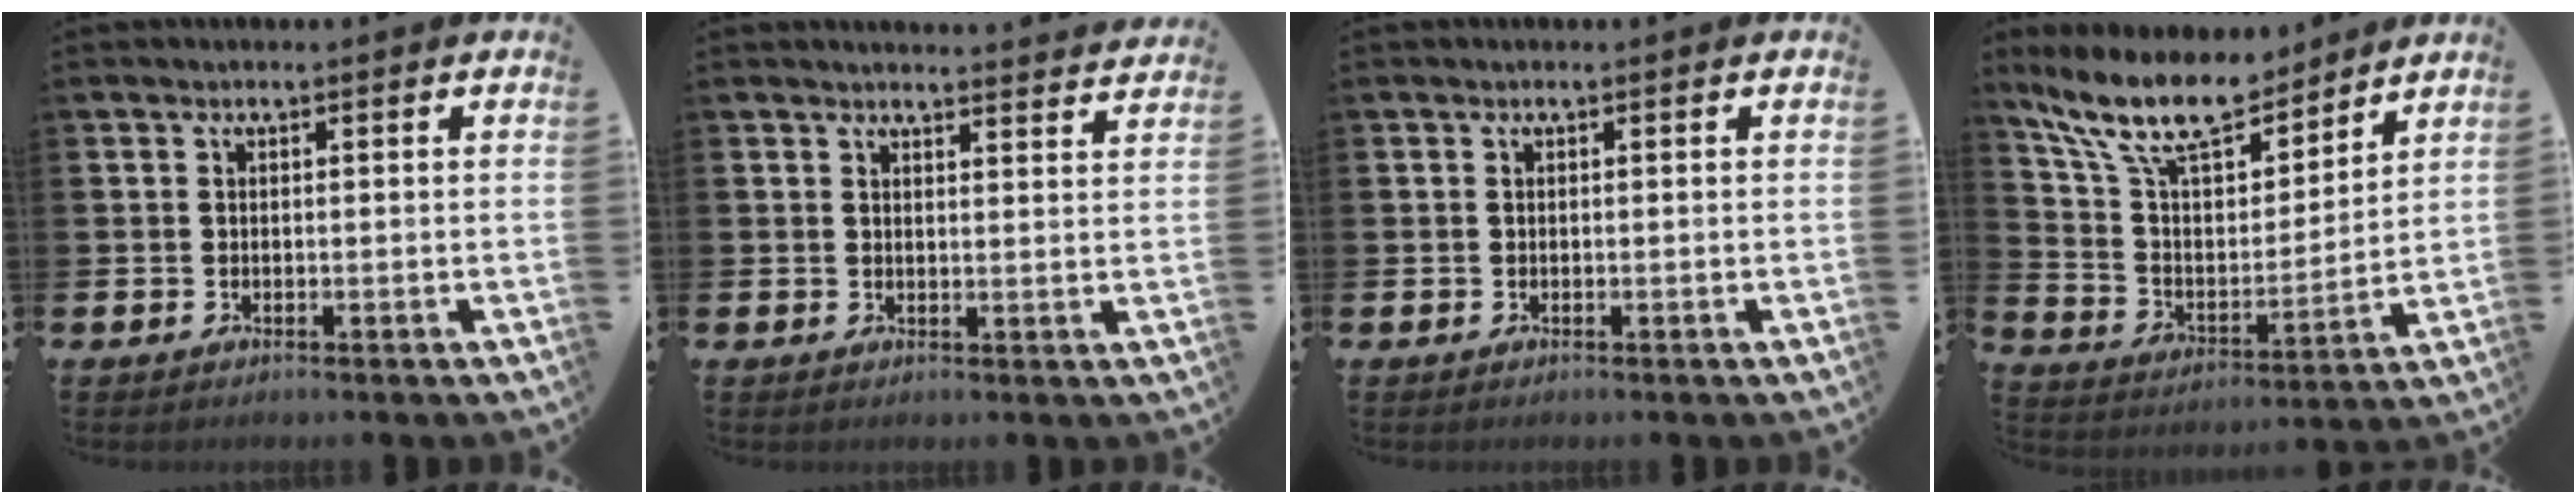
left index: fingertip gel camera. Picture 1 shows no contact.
{"total": 3.0, "force": [3.0, -0.1, -0.2], "torque": [0.009, -0.023, 0.051]}
{"total": 0.0}
{"total": 12.4, "force": [10.5, 3.8, 5.3], "torque": [-0.146, -0.053, 0.190]}